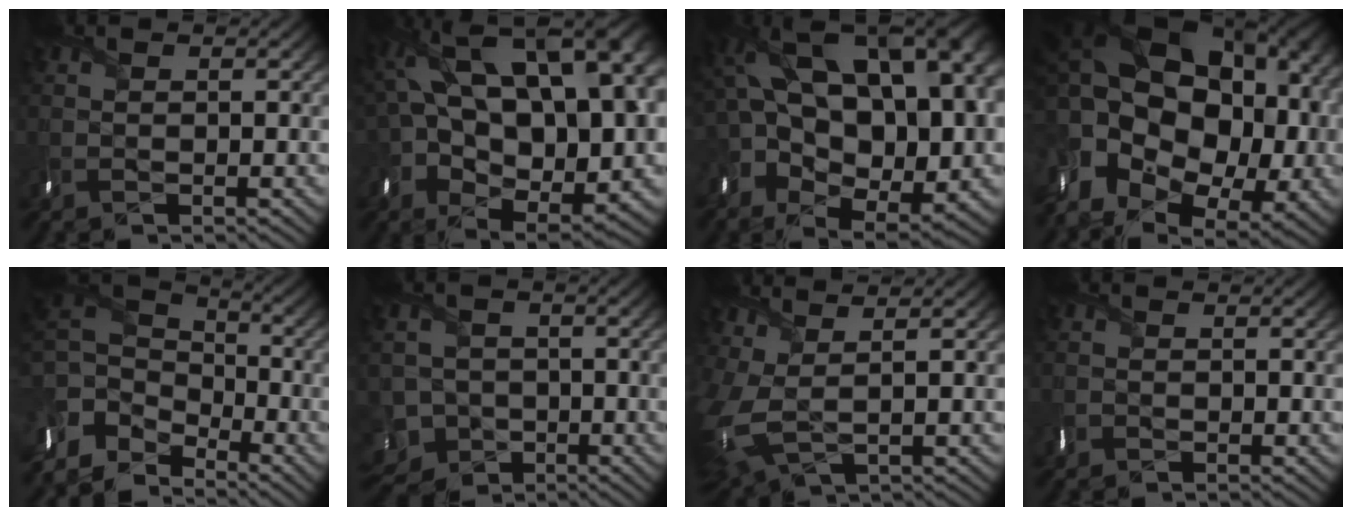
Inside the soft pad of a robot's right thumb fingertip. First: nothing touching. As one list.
[{"total": 21.5, "force": [3.2, 12.3, 17.4], "torque": [-0.316, -0.008, 0.084]}, {"total": 20.3, "force": [1.4, 11.6, 16.6], "torque": [-0.294, -0.016, 0.051]}, {"total": 20.9, "force": [1.4, 15.4, 14.1], "torque": [-0.289, -0.012, 0.027]}, {"total": 6.8, "force": [-3.7, 4.9, 2.9], "torque": [-0.091, -0.008, -0.073]}, {"total": 6.5, "force": [-3.4, 5.2, 1.8], "torque": [-0.039, -0.028, -0.056]}, {"total": 6.8, "force": [1.2, 3.0, 6.0], "torque": [-0.179, -0.011, 0.034]}, {"total": 1.2, "force": [-0.4, 0.0, -1.1], "torque": [0.027, -0.007, -0.007]}]